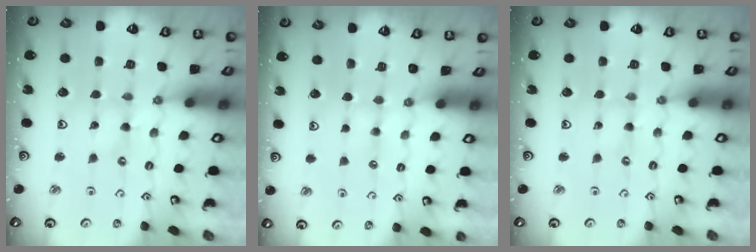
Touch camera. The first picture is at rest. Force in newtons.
{"total": 2.3, "press": 2.2, "slide": 0.4}
{"total": 0.0}